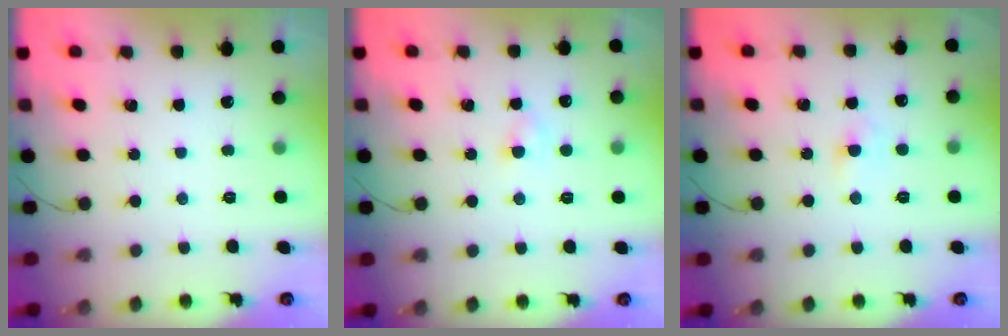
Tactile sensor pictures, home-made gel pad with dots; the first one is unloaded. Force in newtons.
{"total": 2.3, "press": 2.1, "slide": 1.0}
{"total": 2.6, "press": 2.3, "slide": 1.1}